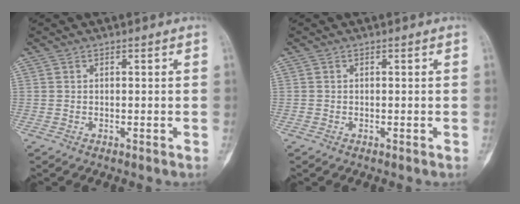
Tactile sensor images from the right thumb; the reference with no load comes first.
{"total": 0.0}